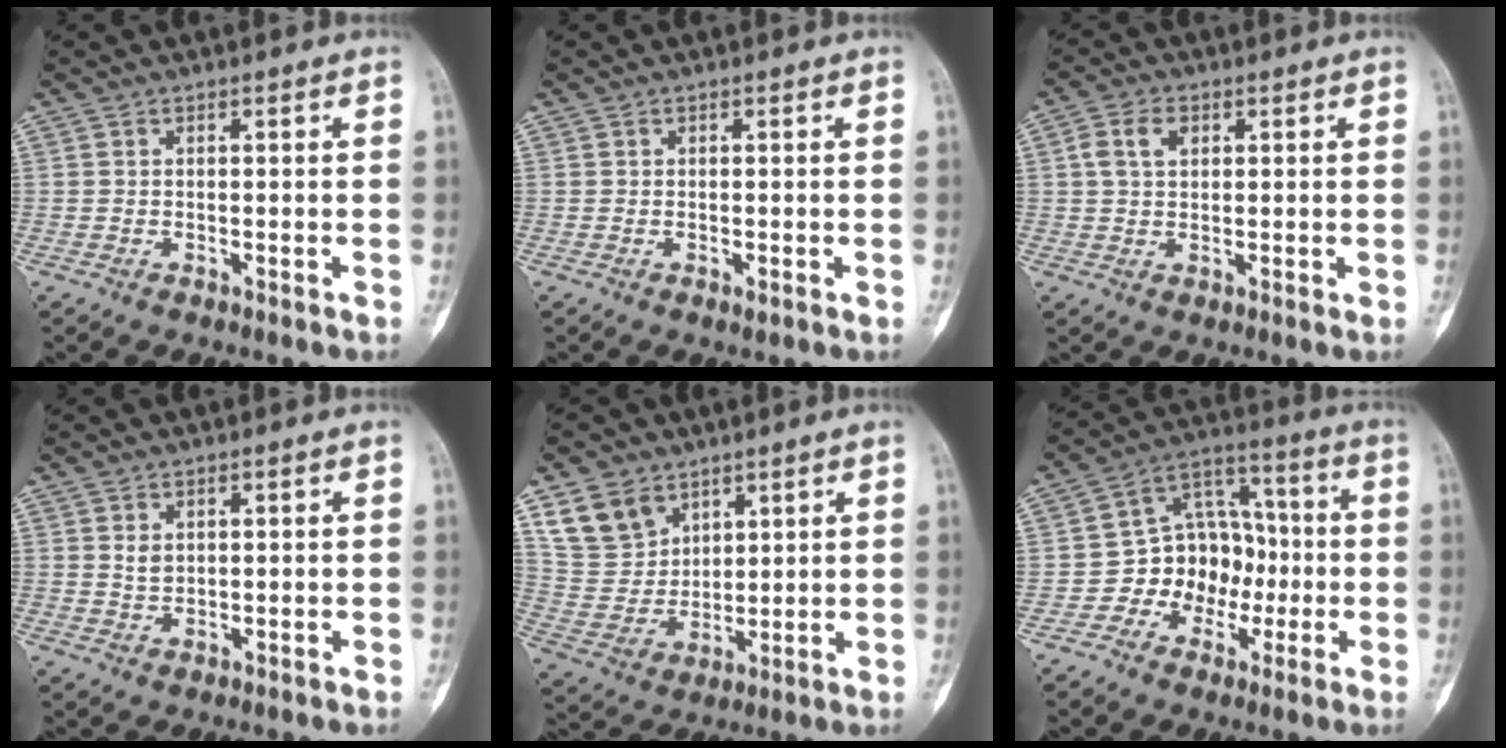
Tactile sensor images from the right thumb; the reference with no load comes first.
{"total": 0.8, "force": [-0.2, 0.3, 0.7], "torque": [-0.012, -0.003, -0.002]}
{"total": 4.7, "force": [1.3, 3.1, 3.2], "torque": [-0.062, 0.005, 0.024]}
{"total": 1.9, "force": [0.6, 1.4, 1.1], "torque": [-0.015, -0.005, 0.016]}
{"total": 10.8, "force": [6.5, 7.8, 3.7], "torque": [-0.051, -0.032, 0.141]}
{"total": 12.4, "force": [-2.5, 10.2, 6.7], "torque": [-0.049, 0.047, -0.048]}